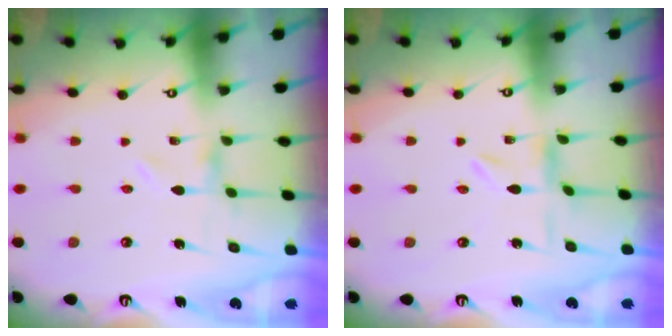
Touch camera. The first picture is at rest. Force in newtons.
{"total": 0.0}